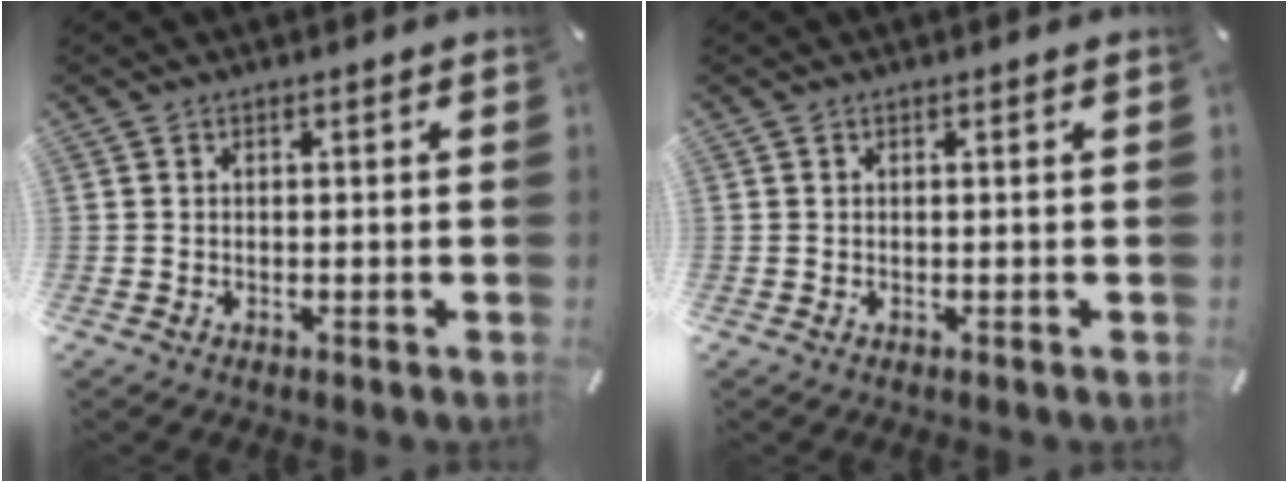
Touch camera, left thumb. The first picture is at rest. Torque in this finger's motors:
{"motor_torque": [0.00, 0.00, 0.00, 0.07, 0.00]}